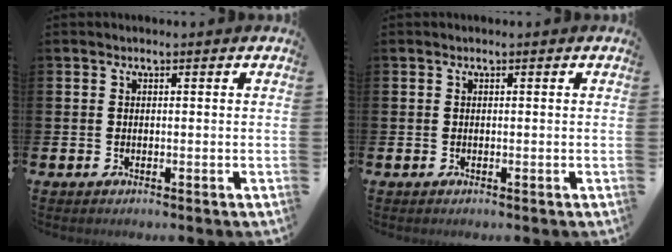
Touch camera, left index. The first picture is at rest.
{"total": 0.0}